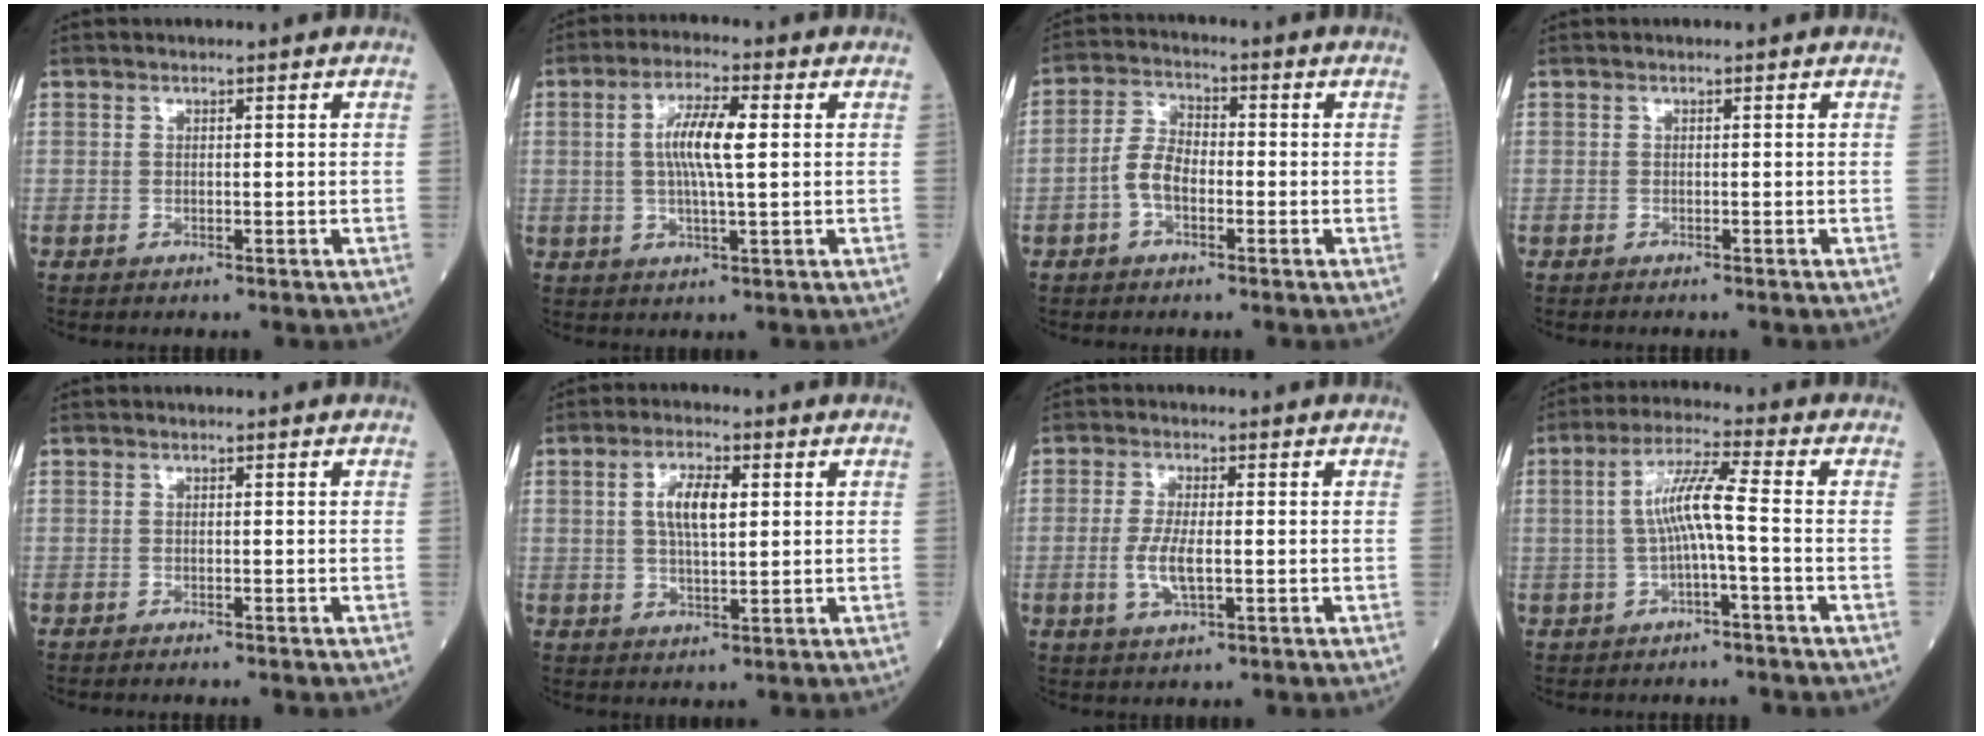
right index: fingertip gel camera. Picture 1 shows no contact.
{"total": 7.3, "force": [1.1, 0.8, 7.2], "torque": [-0.142, 0.007, 0.019]}
{"total": 5.2, "force": [-1.6, 2.8, 4.0], "torque": [-0.087, 0.013, -0.035]}
{"total": 0.6, "force": [-0.5, 0.0, 0.3], "torque": [0.001, 0.001, -0.006]}
{"total": 1.9, "force": [-1.7, 0.0, 0.8], "torque": [-0.012, 0.000, -0.018]}
{"total": 6.0, "force": [1.5, 1.8, 5.5], "torque": [-0.109, 0.008, 0.031]}
{"total": 4.8, "force": [-0.8, 1.4, 4.6], "torque": [-0.101, -0.005, -0.011]}
{"total": 6.6, "force": [-0.5, 0.0, 6.6], "torque": [-0.130, 0.019, -0.008]}